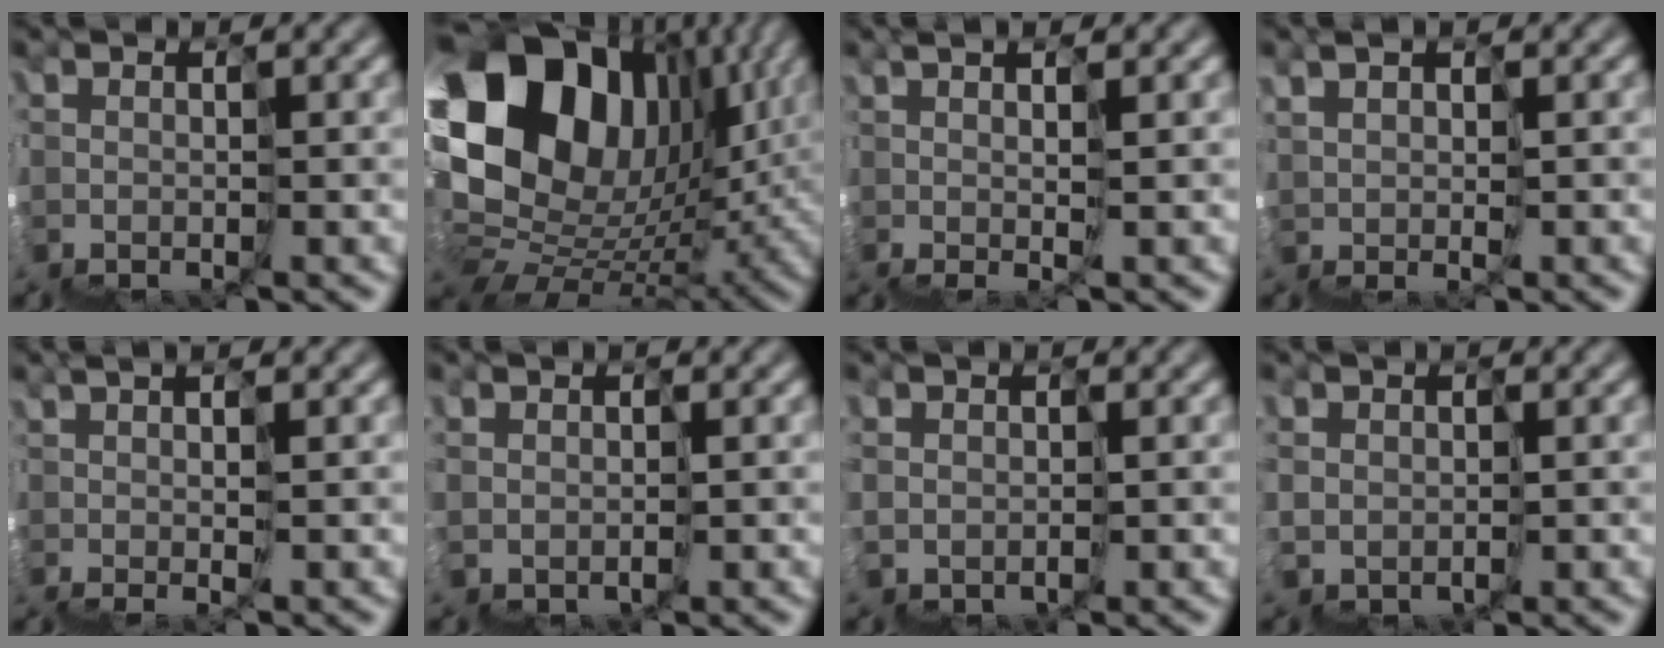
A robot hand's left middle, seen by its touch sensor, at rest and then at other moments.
{"total": 14.0, "force": [6.6, 10.2, 6.9], "torque": [-0.127, 0.039, 0.127]}
{"total": 2.5, "force": [1.4, -1.1, 1.8], "torque": [-0.004, 0.003, 0.033]}
{"total": 2.2, "force": [1.9, -0.9, -0.8], "torque": [0.023, 0.017, 0.036]}
{"total": 2.2, "force": [0.8, -1.0, 1.7], "torque": [-0.011, -0.006, 0.029]}
{"total": 1.6, "force": [-0.5, 1.5, -0.3], "torque": [0.013, -0.003, -0.002]}
{"total": 2.0, "force": [-0.7, 1.8, -0.4], "torque": [0.015, -0.004, -0.001]}
{"total": 2.1, "force": [-0.1, 1.9, -0.7], "torque": [0.019, 0.003, 0.001]}